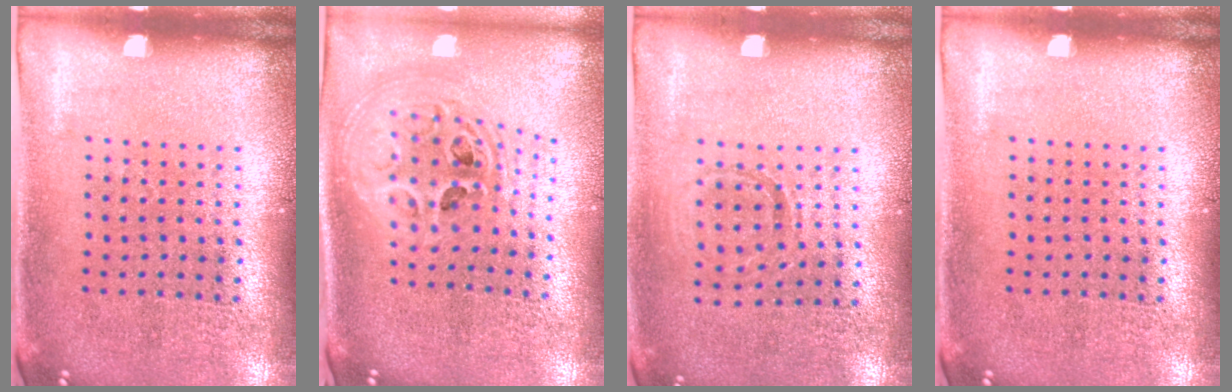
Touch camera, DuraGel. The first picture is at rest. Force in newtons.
{"total": 2.3, "press": 1.8, "slide": 1.6}
{"total": 0.8, "press": 0.8, "slide": 0.2}
{"total": 0.0}